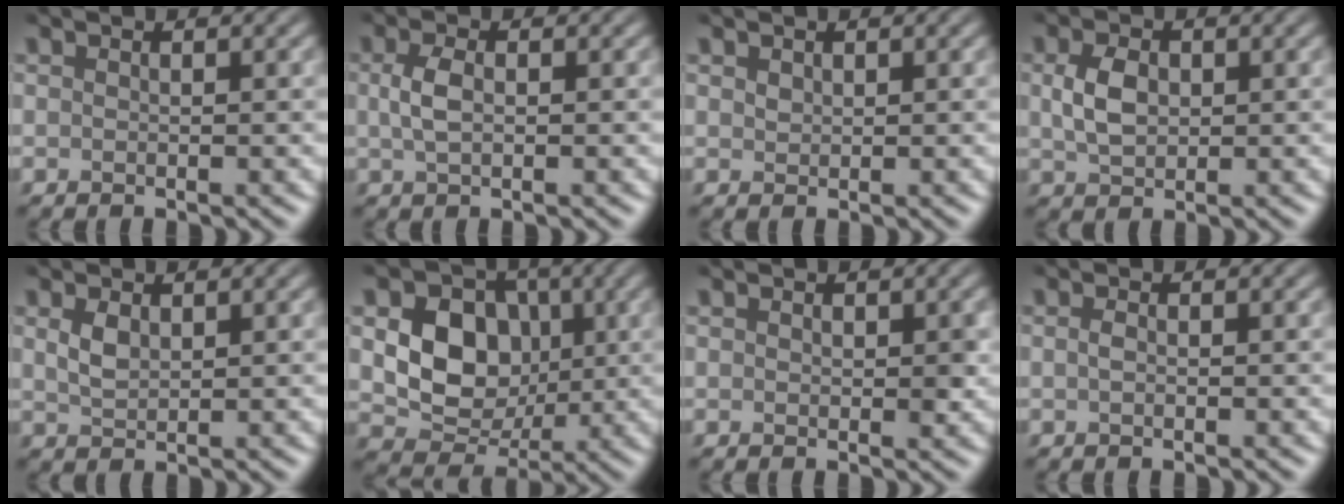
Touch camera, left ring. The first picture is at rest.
{"total": 2.1, "force": [0.1, 1.0, 1.9], "torque": [-0.046, 0.003, 0.001]}
{"total": 0.7, "force": [0.4, 0.4, 0.2], "torque": [-0.007, 0.000, 0.010]}
{"total": 3.0, "force": [0.4, 2.1, 2.2], "torque": [-0.050, 0.003, 0.009]}
{"total": 1.7, "force": [0.7, 1.0, 1.2], "torque": [-0.031, -0.001, 0.019]}
{"total": 7.4, "force": [0.8, 5.8, 4.5], "torque": [-0.079, -0.002, 0.011]}
{"total": 1.2, "force": [0.3, 0.8, 0.8], "torque": [-0.007, -0.004, 0.005]}
{"total": 0.6, "force": [-0.1, 0.2, 0.6], "torque": [-0.015, -0.001, -0.003]}